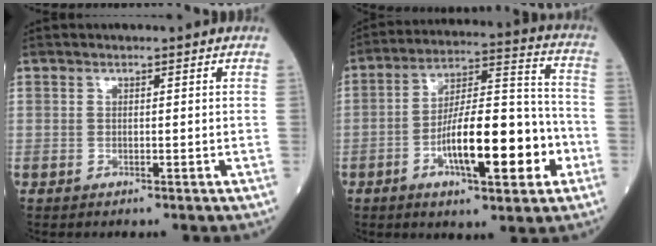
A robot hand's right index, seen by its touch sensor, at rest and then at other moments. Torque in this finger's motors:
{"motor_torque": [1.84, -0.29, 1.05, 0.21]}